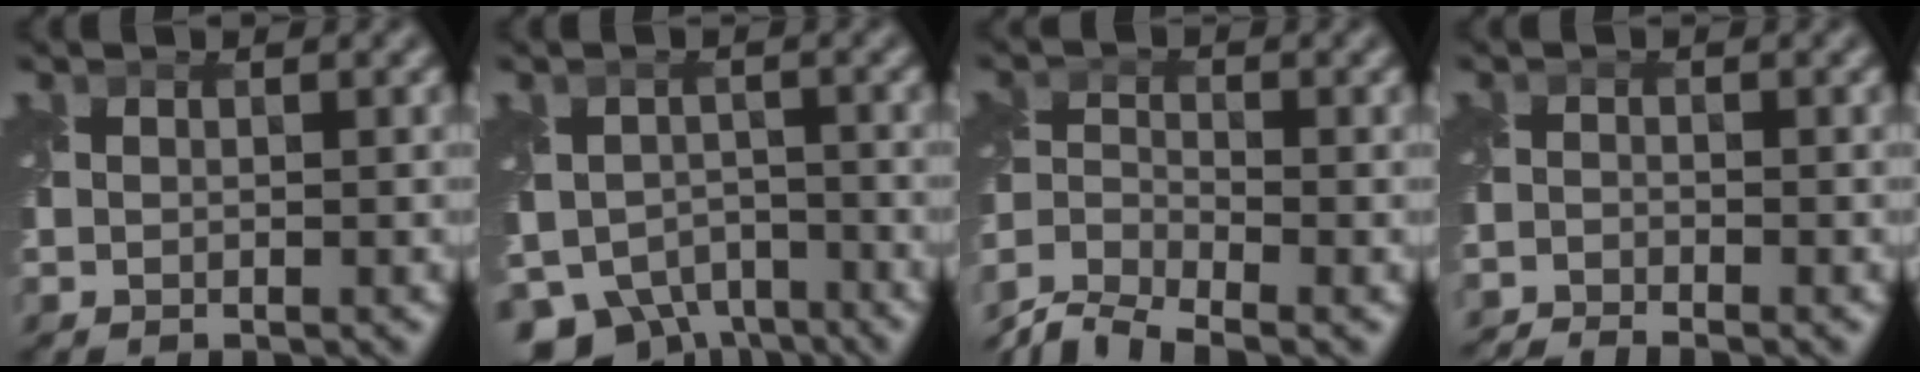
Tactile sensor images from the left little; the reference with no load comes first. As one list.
[{"total": 7.1, "force": [-4.8, 4.4, 2.8], "torque": [-0.047, -0.022, -0.082]}, {"total": 6.3, "force": [-5.5, 1.6, 2.6], "torque": [-0.051, -0.010, -0.114]}, {"total": 3.1, "force": [-3.0, 0.0, 0.7], "torque": [-0.017, -0.017, -0.065]}]